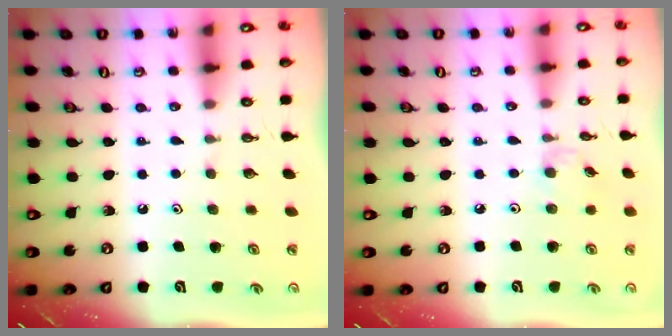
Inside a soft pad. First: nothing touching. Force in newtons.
{"total": 2.5, "press": 2.4, "slide": 0.4}